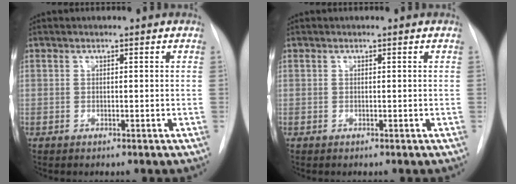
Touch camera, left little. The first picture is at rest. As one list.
[{"total": 0.0}]